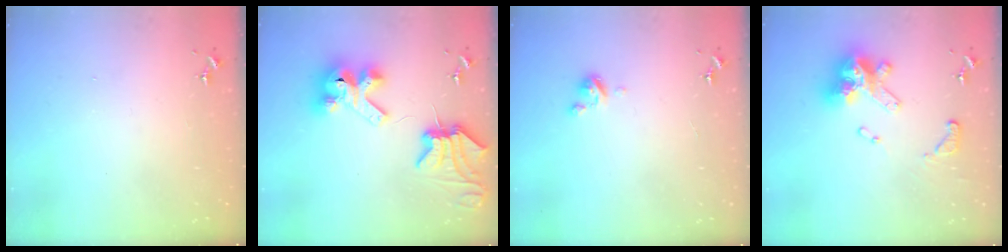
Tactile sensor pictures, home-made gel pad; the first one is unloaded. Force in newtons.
{"total": 15.0, "press": 14.9, "slide": 1.6}
{"total": 4.8, "press": 4.8, "slide": 0.3}
{"total": 17.0, "press": 17.0, "slide": 1.5}